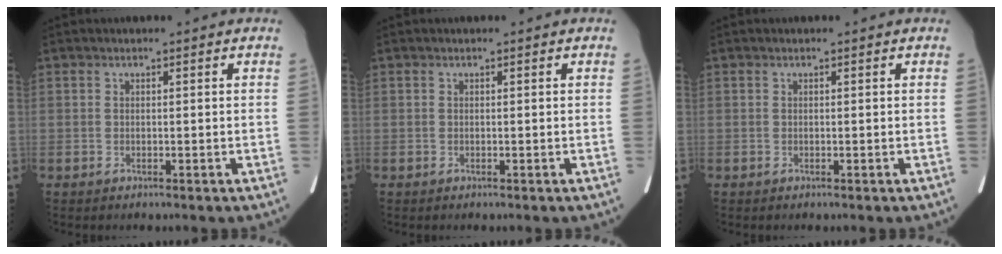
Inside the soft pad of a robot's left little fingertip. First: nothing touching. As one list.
[{"total": 0.0}, {"total": 0.0}]